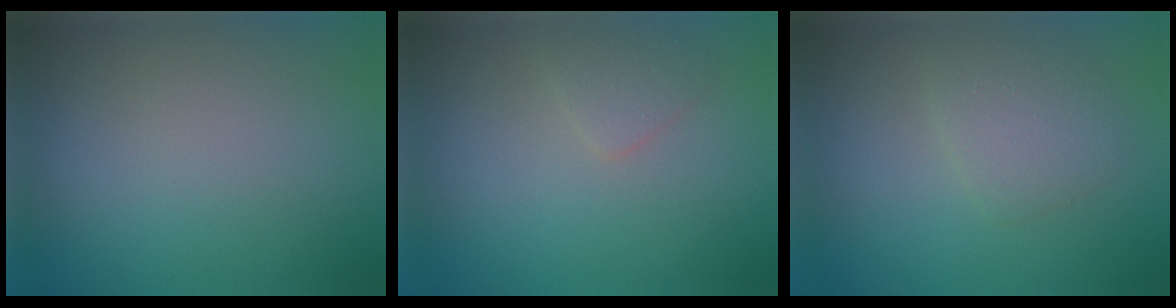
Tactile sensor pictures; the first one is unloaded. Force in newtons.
{"total": 1.2, "press": 1.2, "slide": 0.0}
{"total": 2.3, "press": 2.3, "slide": 0.1}